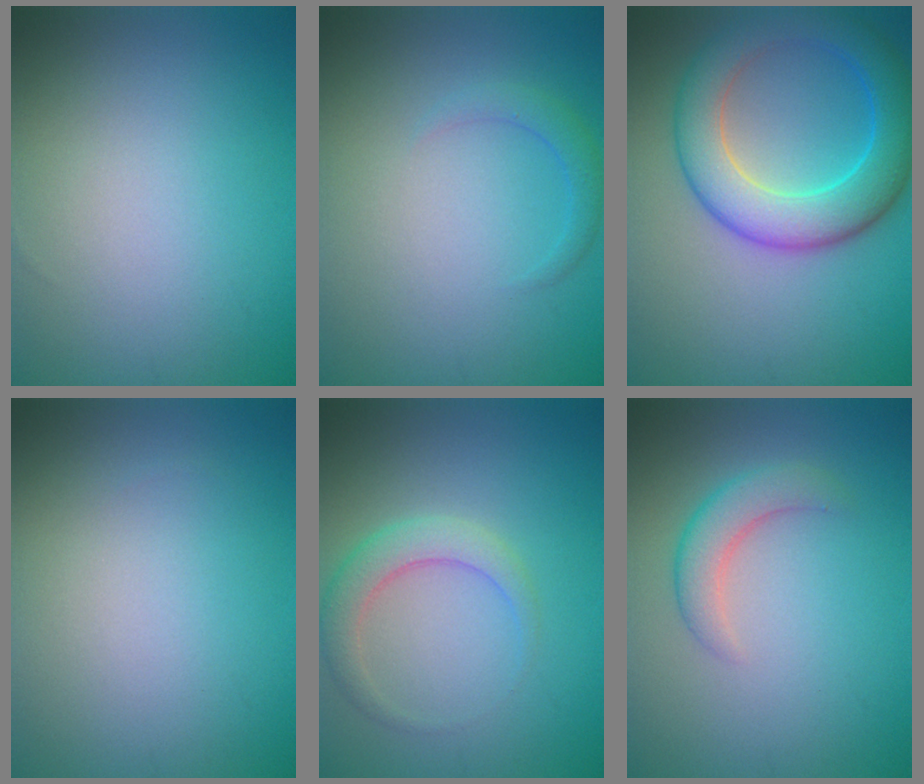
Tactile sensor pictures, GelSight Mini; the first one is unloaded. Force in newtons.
{"total": 1.5, "press": 1.5, "slide": 0.1}
{"total": 7.7, "press": 7.7, "slide": 0.2}
{"total": 0.0}
{"total": 2.9, "press": 2.9, "slide": 0.1}
{"total": 2.8, "press": 2.8, "slide": 0.2}